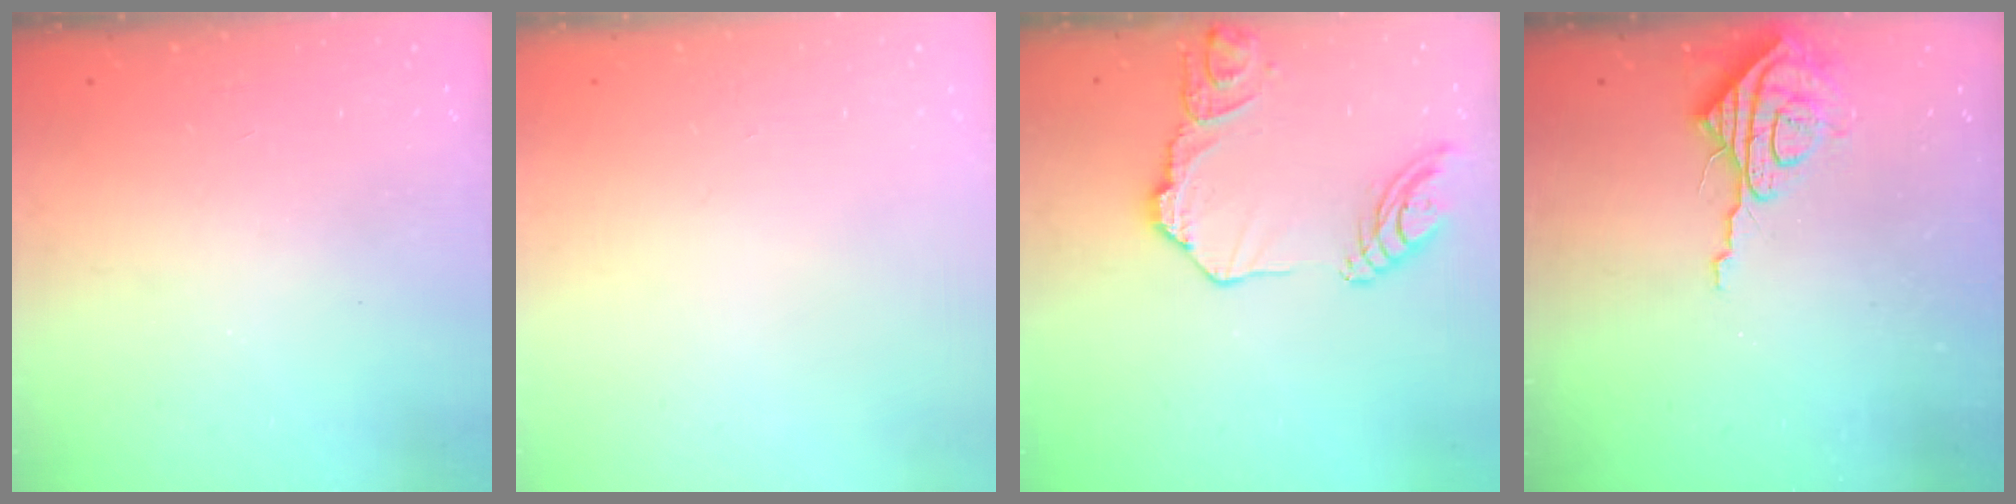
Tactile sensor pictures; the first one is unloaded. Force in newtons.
{"total": 0.0}
{"total": 13.7, "press": 13.7, "slide": 1.2}
{"total": 8.8, "press": 8.8, "slide": 0.3}